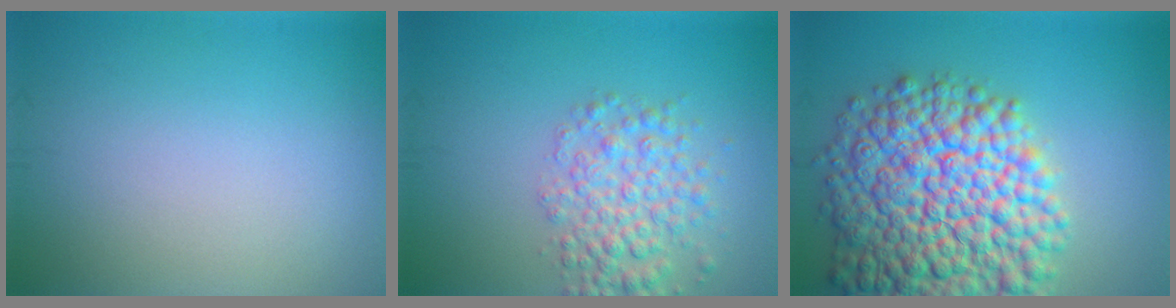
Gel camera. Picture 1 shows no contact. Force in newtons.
{"total": 4.2, "press": 4.2, "slide": 0.1}
{"total": 14.7, "press": 14.7, "slide": 0.6}